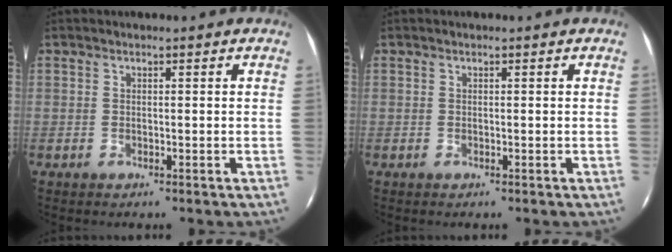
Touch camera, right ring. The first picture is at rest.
{"total": 0.0}